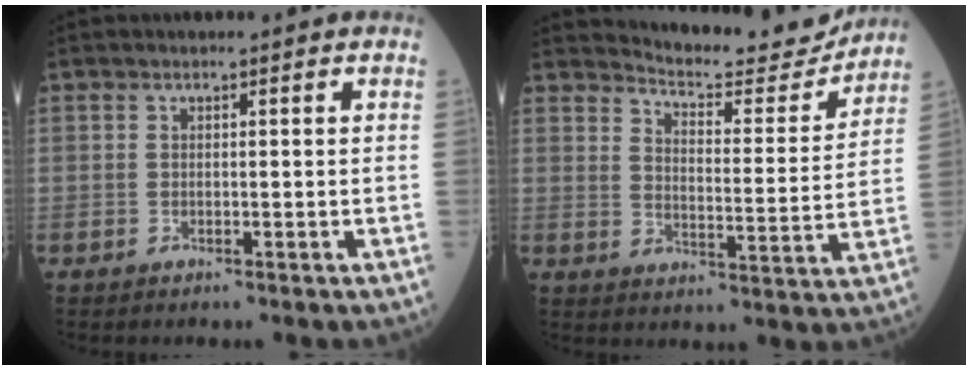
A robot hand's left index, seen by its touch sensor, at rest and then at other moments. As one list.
[{"total": 12.0, "force": [11.8, 1.3, 1.2], "torque": [-0.018, -0.027, 0.156]}]